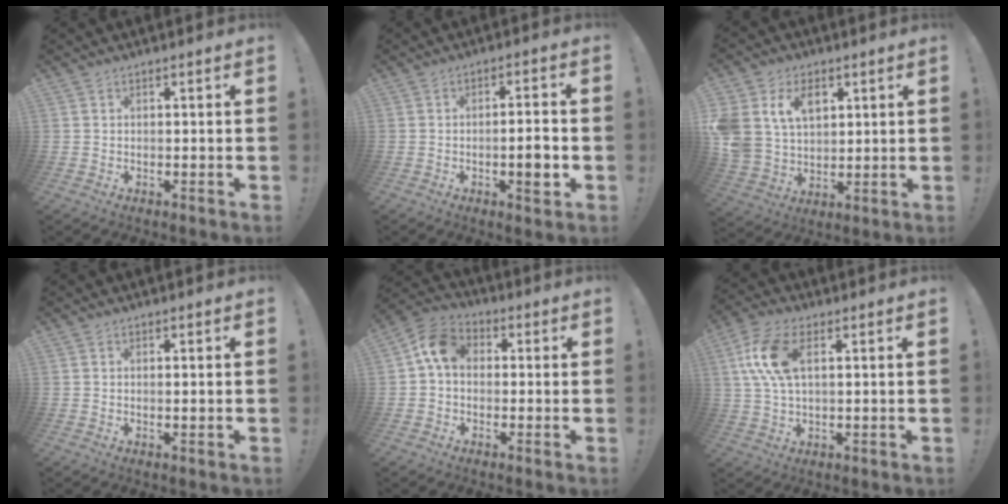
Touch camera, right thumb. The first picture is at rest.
{"total": 6.1, "force": [-1.9, 1.3, 5.7], "torque": [-0.079, 0.004, -0.031]}
{"total": 12.6, "force": [5.4, 9.5, 6.2], "torque": [-0.119, -0.023, 0.108]}
{"total": 0.7, "force": [0.3, -0.1, 0.7], "torque": [-0.006, -0.003, 0.002]}
{"total": 9.1, "force": [1.3, 6.7, 6.0], "torque": [-0.102, 0.017, 0.030]}
{"total": 12.1, "force": [3.3, 6.1, 9.8], "torque": [-0.201, -0.002, 0.062]}